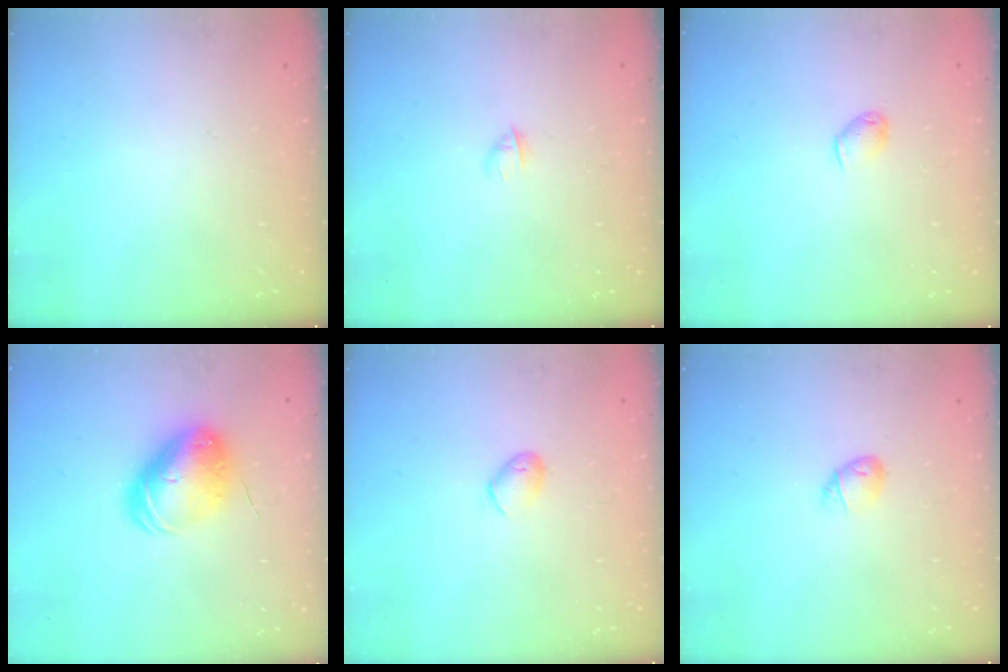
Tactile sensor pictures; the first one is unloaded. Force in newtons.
{"total": 2.8, "press": 2.7, "slide": 0.8}
{"total": 3.9, "press": 3.8, "slide": 0.7}
{"total": 10.3, "press": 10.1, "slide": 2.0}
{"total": 5.9, "press": 5.8, "slide": 0.7}
{"total": 5.2, "press": 5.0, "slide": 1.3}